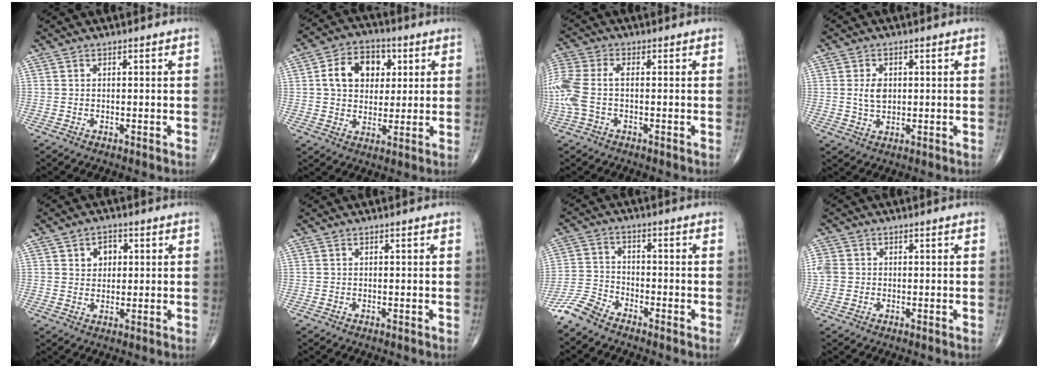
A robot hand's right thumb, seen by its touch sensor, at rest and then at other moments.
{"total": 11.7, "force": [2.8, 8.7, 7.3], "torque": [-0.088, 0.004, 0.042]}
{"total": 10.0, "force": [-0.7, 5.4, 8.3], "torque": [-0.232, 0.021, -0.014]}
{"total": 4.2, "force": [0.5, 2.8, 3.1], "torque": [-0.048, -0.004, 0.012]}
{"total": 4.4, "force": [1.3, 3.4, 2.4], "torque": [-0.015, -0.003, 0.019]}
{"total": 0.0}
{"total": 5.5, "force": [-4.9, 1.9, 1.8], "torque": [-0.038, 0.012, -0.110]}
{"total": 3.7, "force": [0.1, 3.3, 1.6], "torque": [-0.030, 0.010, 0.003]}